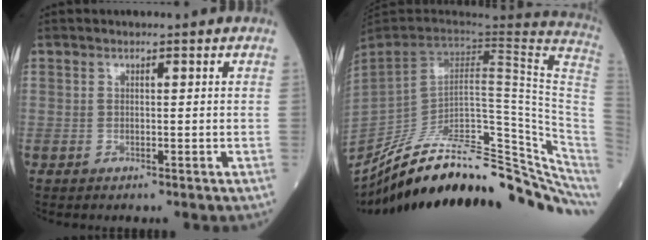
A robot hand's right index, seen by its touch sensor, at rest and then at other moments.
{"total": 34.7, "force": [-27.6, 6.4, 20.1], "torque": [-0.225, -0.020, -0.389]}